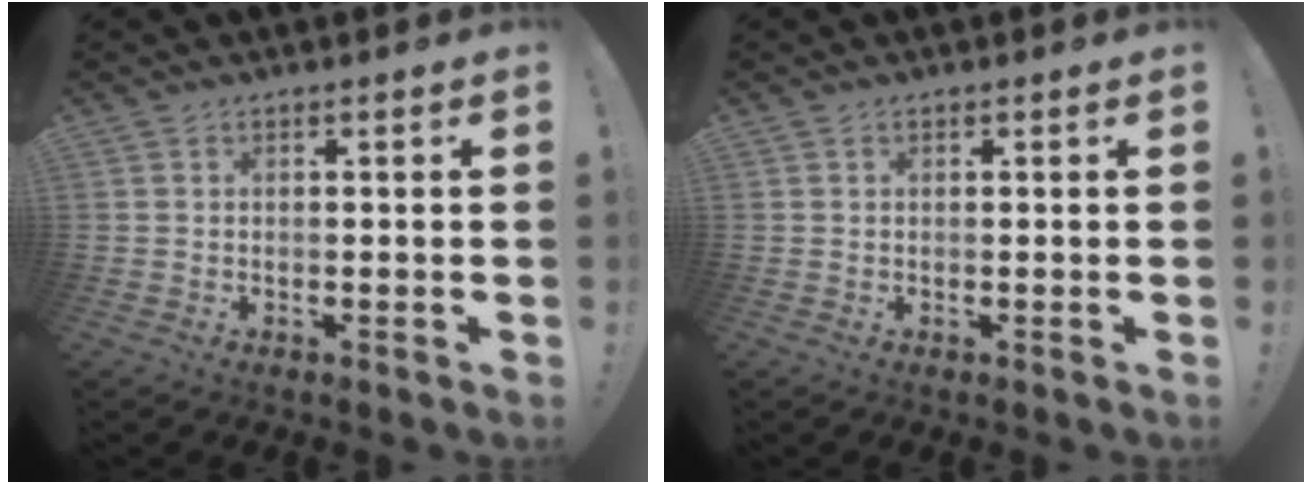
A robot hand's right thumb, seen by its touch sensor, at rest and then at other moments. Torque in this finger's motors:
{"motor_torque": [-0.30, 0.03, -0.38, 0.06, 0.10]}